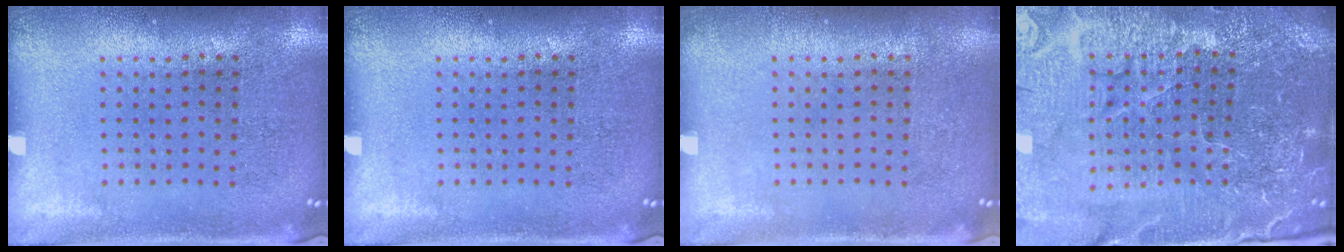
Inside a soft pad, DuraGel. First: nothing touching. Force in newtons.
{"total": 0.0}
{"total": 0.0}
{"total": 5.3, "press": 5.0, "slide": 1.8}